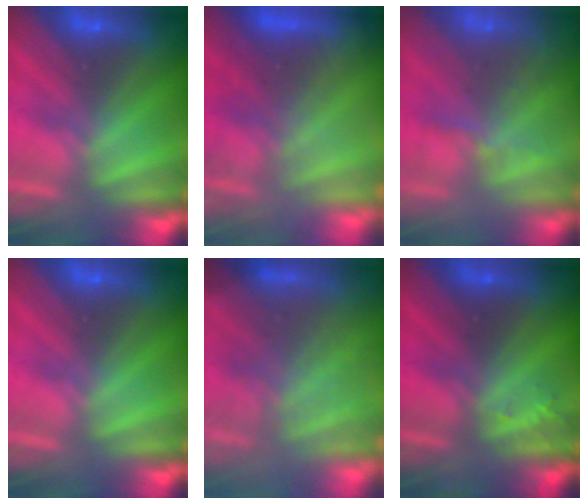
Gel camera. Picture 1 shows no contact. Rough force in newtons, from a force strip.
{"total": 7.5}
{"total": 10.1}
{"total": 0.0}
{"total": 7.7}
{"total": 2.9}